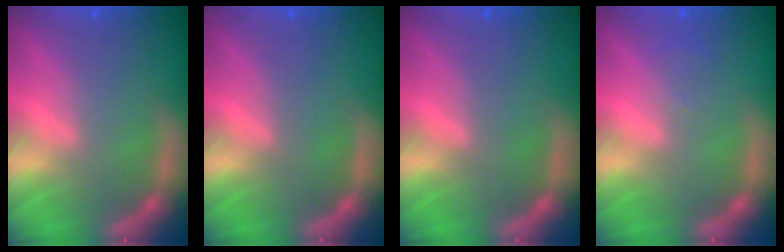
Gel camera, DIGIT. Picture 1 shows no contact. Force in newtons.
{"total": 0.0}
{"total": 0.0}
{"total": 0.9}